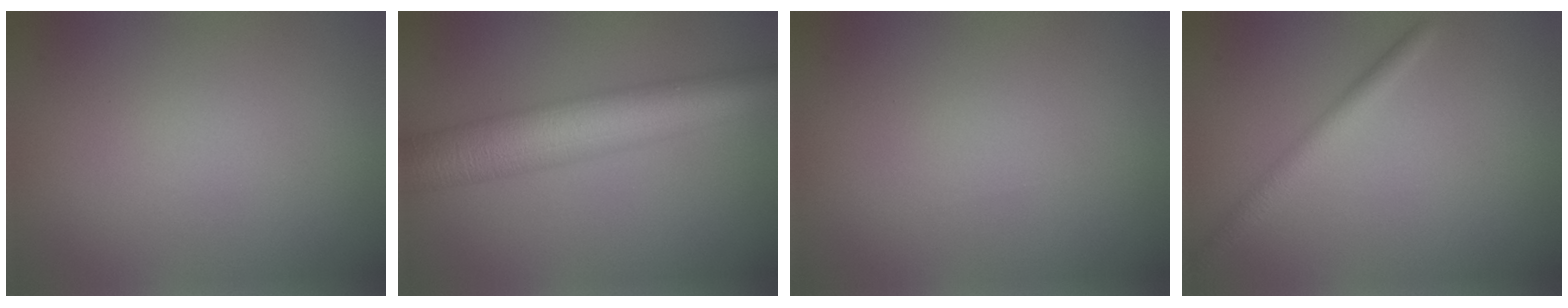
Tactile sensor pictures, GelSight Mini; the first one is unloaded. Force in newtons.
{"total": 9.6, "press": 9.6, "slide": 0.1}
{"total": 0.0}
{"total": 2.3, "press": 2.3, "slide": 0.0}